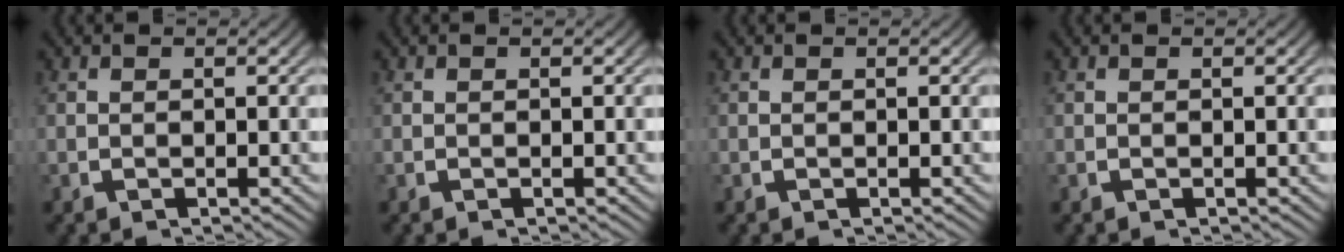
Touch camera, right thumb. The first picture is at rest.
{"total": 0.0}
{"total": 0.0}
{"total": 0.0}